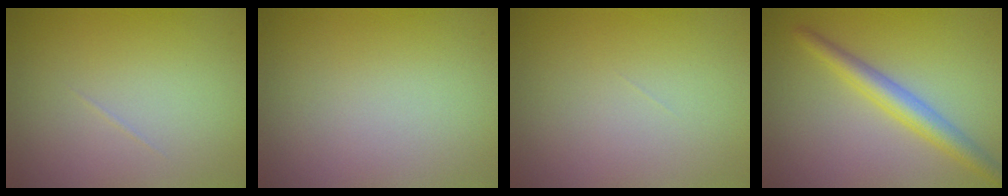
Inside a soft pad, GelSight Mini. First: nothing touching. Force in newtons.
{"total": 0.0}
{"total": 0.0}
{"total": 3.4, "press": 3.4, "slide": 0.1}